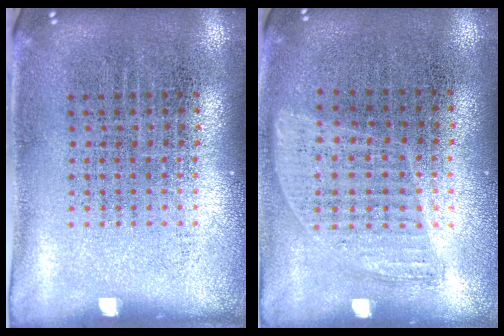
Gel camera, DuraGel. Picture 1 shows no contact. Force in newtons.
{"total": 0.9, "press": 0.8, "slide": 0.4}